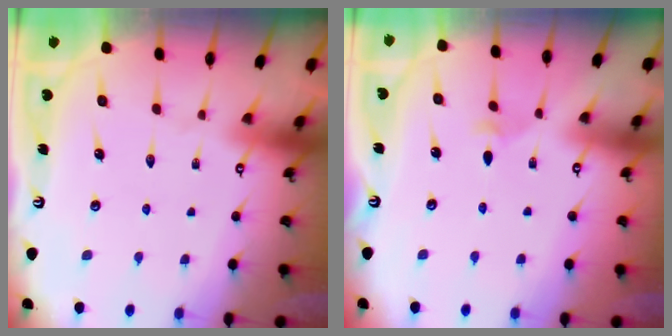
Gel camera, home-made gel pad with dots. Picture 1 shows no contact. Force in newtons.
{"total": 2.5, "press": 2.5, "slide": 0.6}